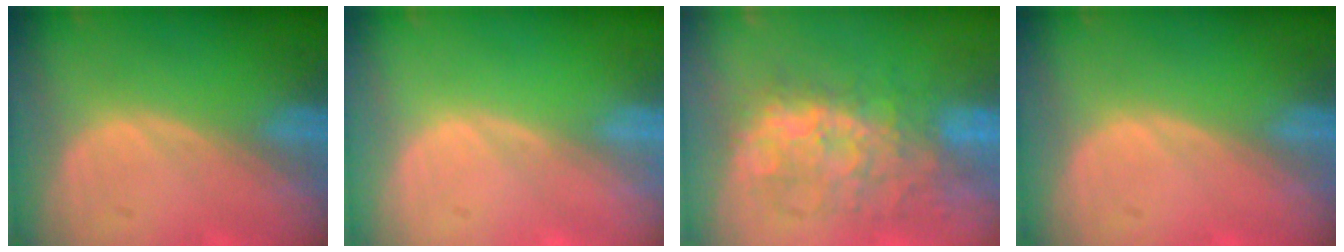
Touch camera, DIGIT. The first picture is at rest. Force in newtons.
{"total": 0.0}
{"total": 9.3, "press": 9.2, "slide": 1.6}
{"total": 0.0}